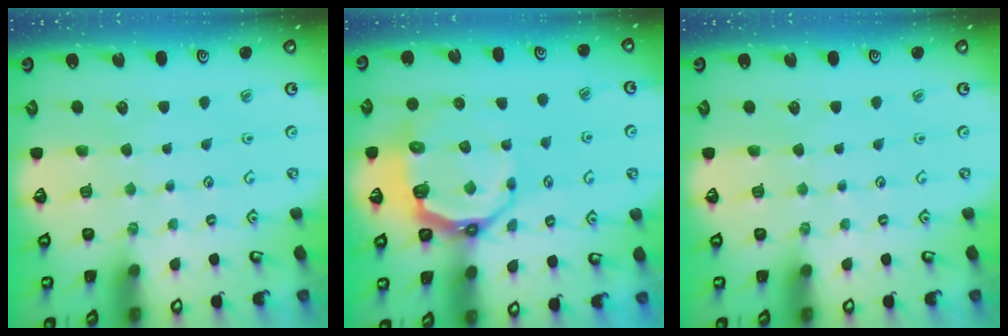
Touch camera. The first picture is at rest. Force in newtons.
{"total": 9.6, "press": 8.5, "slide": 4.4}
{"total": 0.0}